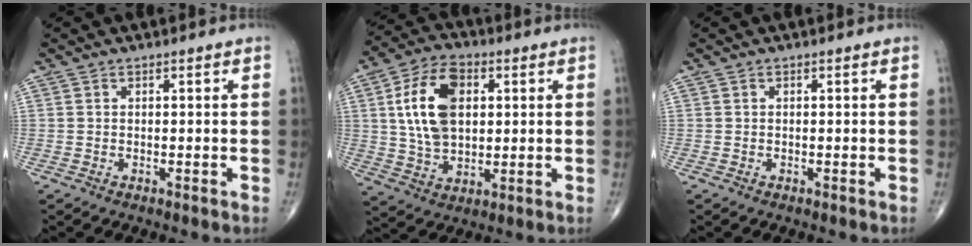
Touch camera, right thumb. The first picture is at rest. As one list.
[{"total": 14.2, "force": [2.9, 8.8, 10.8], "torque": [-0.183, 0.002, 0.052]}, {"total": 0.0}]